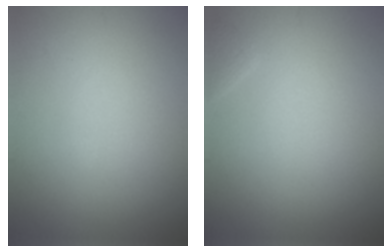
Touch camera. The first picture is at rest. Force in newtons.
{"total": 0.6, "press": 0.6, "slide": 0.1}